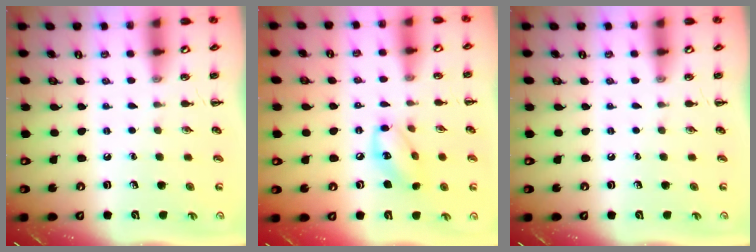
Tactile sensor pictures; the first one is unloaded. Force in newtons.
{"total": 11.1, "press": 11.0, "slide": 1.2}
{"total": 0.0}